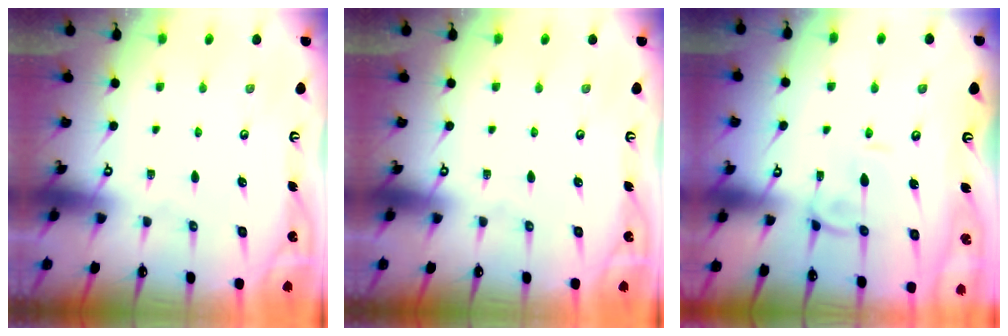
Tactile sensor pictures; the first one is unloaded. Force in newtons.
{"total": 0.0}
{"total": 1.3, "press": 1.2, "slide": 0.5}